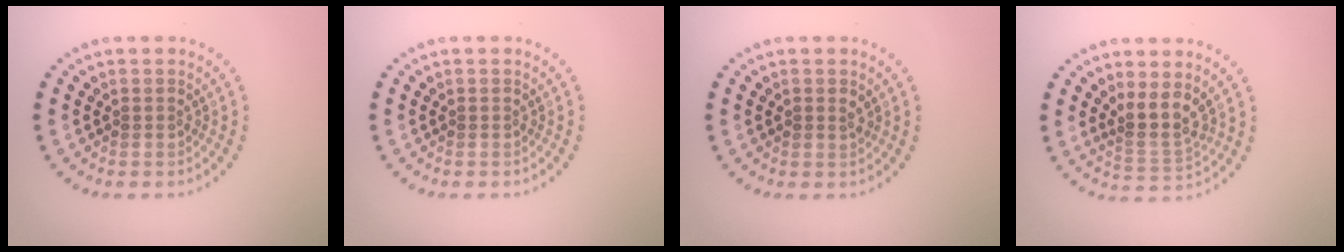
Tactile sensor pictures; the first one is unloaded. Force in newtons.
{"total": 0.0}
{"total": 0.8, "press": 0.8, "slide": 0.1}
{"total": 2.9, "press": 2.2, "slide": 1.9}